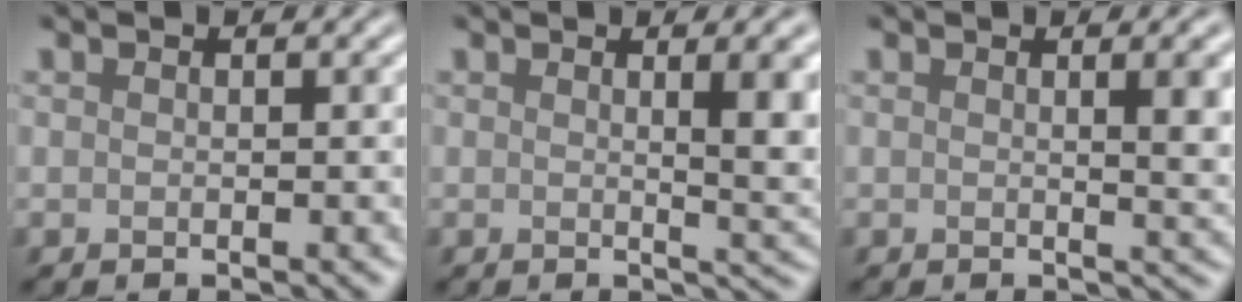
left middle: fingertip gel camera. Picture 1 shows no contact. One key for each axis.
{"total": 5.0, "fx": 0.9, "fy": 1.4, "fz": 4.7, "tx": -0.048, "ty": 0.002, "tz": 0.013}
{"total": 4.4, "fx": 0.8, "fy": 1.4, "fz": 4.1, "tx": -0.039, "ty": 0.005, "tz": 0.009}